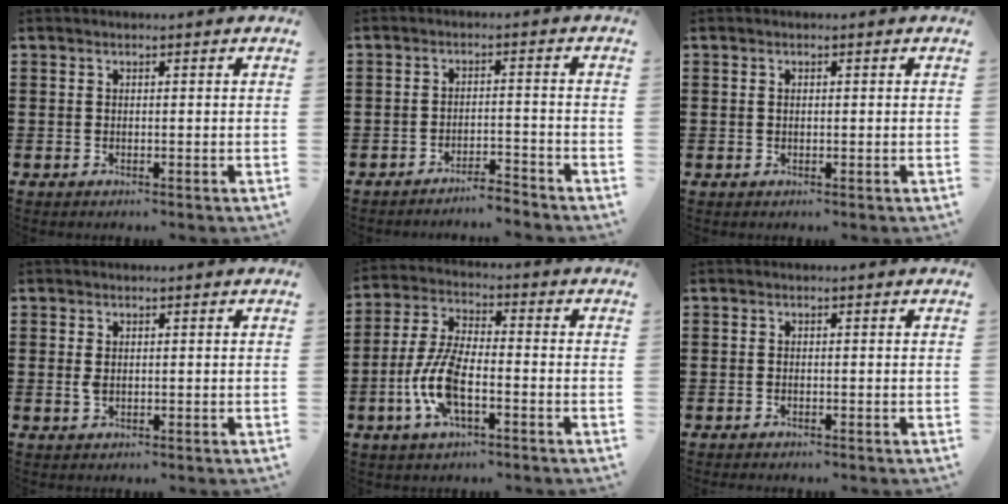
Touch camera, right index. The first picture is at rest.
{"total": 3.2, "force": [-3.2, -0.1, 0.4], "torque": [-0.011, -0.001, -0.069]}
{"total": 0.6, "force": [0.1, 0.3, 0.5], "torque": [-0.010, 0.000, 0.001]}
{"total": 1.6, "force": [0.2, 0.9, 1.3], "torque": [-0.035, 0.001, 0.001]}
{"total": 9.3, "force": [-3.1, 3.5, 8.1], "torque": [-0.189, -0.010, -0.062]}
{"total": 0.5, "force": [-0.5, 0.0, 0.1], "torque": [-0.004, -0.003, -0.010]}